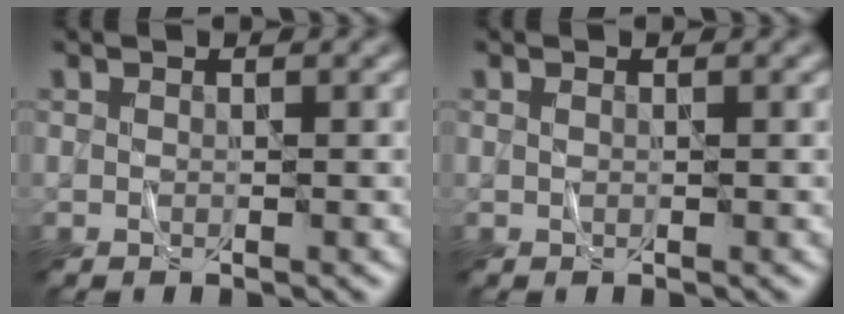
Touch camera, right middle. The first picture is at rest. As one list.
[{"total": 0.0}]